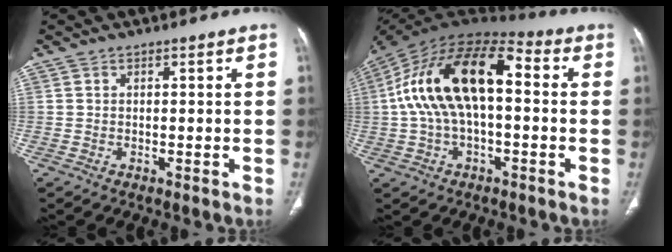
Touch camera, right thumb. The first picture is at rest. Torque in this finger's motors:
{"motor_torque": [2.50, 2.51, 1.34, 0.07, 0.69]}